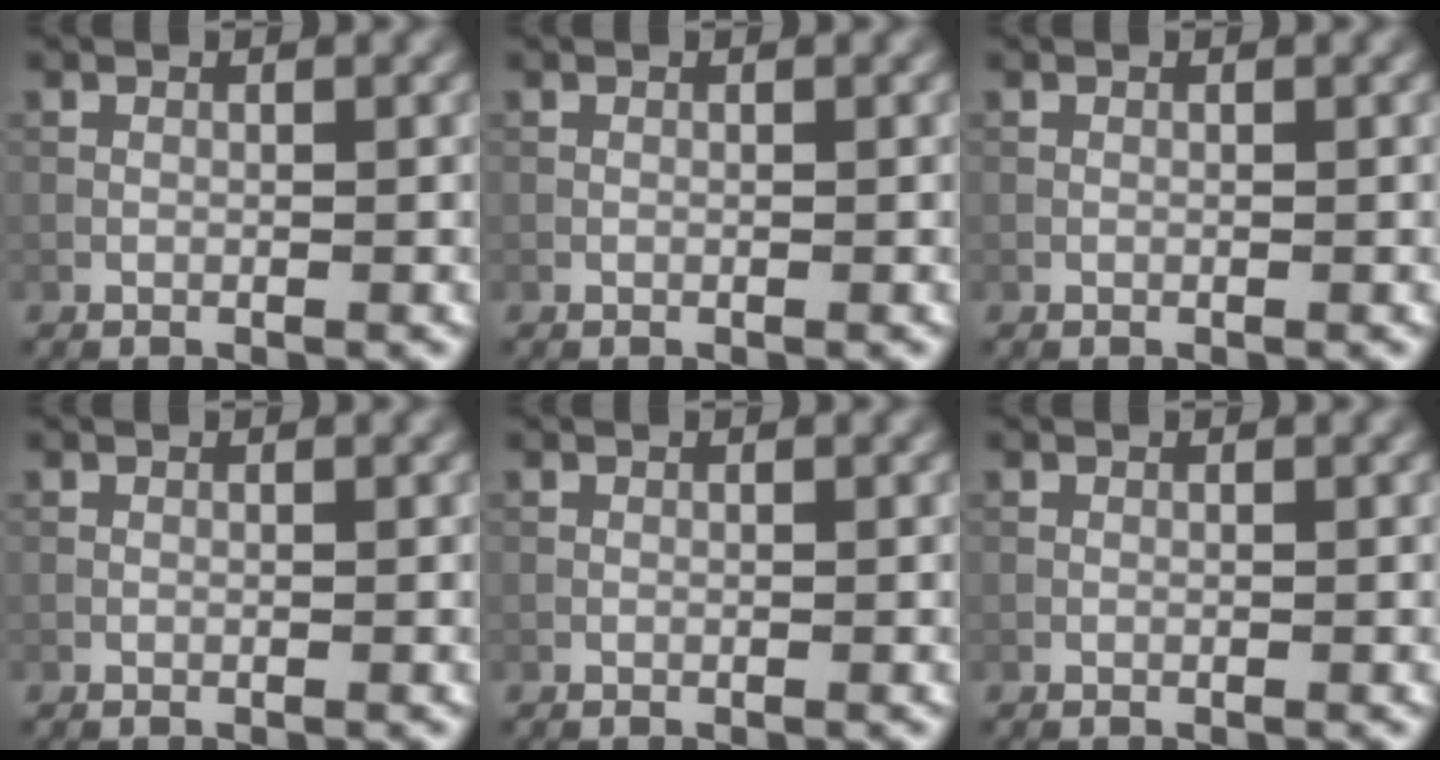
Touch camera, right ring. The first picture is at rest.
{"total": 0.0}
{"total": 0.0}
{"total": 0.0}
{"total": 0.0}
{"total": 0.0}